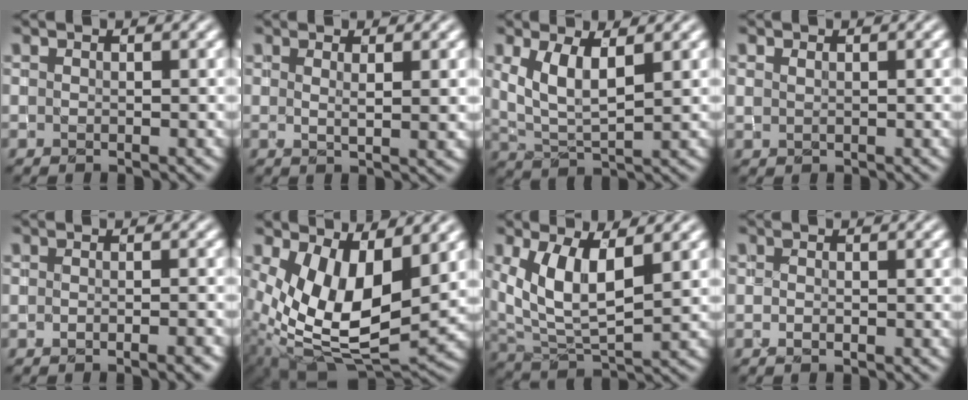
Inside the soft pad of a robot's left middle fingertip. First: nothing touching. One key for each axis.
{"total": 1.8, "fx": 0.8, "fy": 0.3, "fz": 1.5, "tx": -0.023, "ty": -0.003, "tz": 0.014}
{"total": 4.6, "fx": 1.7, "fy": 1.9, "fz": 3.9, "tx": -0.089, "ty": -0.006, "tz": 0.037}
{"total": 0.7, "fx": 0.3, "fy": 0.4, "fz": 0.4, "tx": -0.014, "ty": -0.001, "tz": 0.010}
{"total": 2.2, "fx": -1.0, "fy": 0.7, "fz": 1.9, "tx": -0.012, "ty": 0.001, "tz": -0.012}
{"total": 10.7, "fx": 1.9, "fy": 5.4, "fz": 9.1, "tx": -0.178, "ty": -0.026, "tz": 0.038}
{"total": 6.6, "fx": 2.0, "fy": 3.0, "fz": 5.5, "tx": -0.121, "ty": -0.011, "tz": 0.046}
{"total": 0.8, "fx": -0.3, "fy": 0.4, "fz": 0.7, "tx": -0.013, "ty": -0.002, "tz": -0.004}